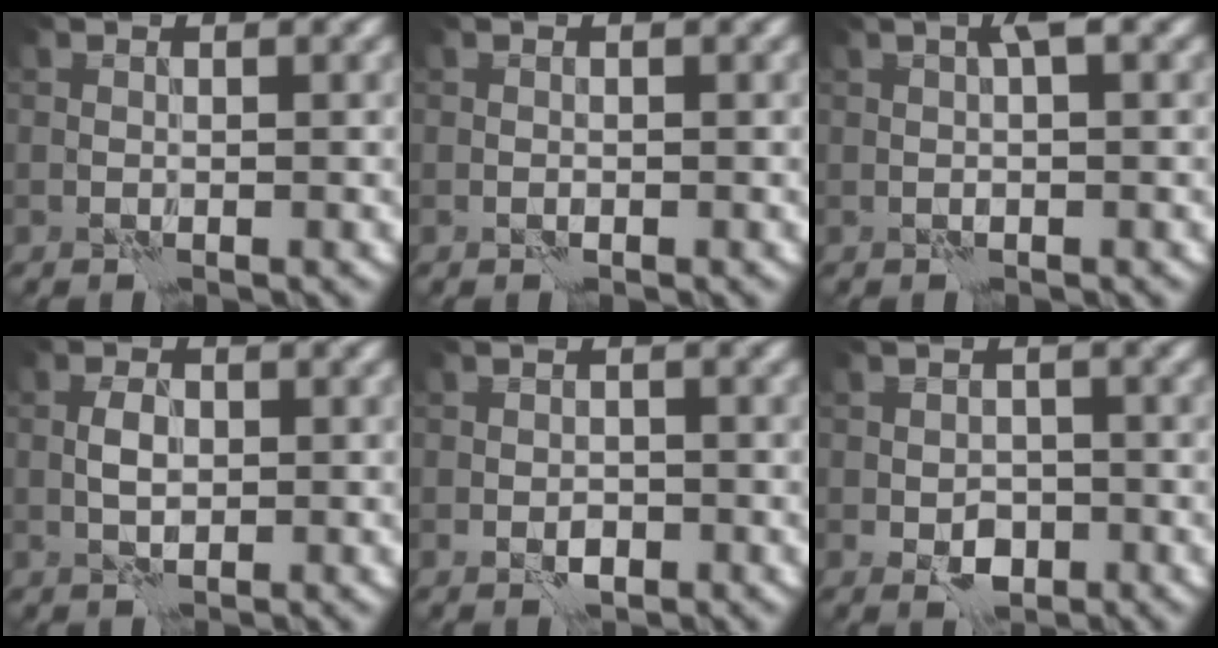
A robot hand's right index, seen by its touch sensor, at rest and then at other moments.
{"total": 0.0}
{"total": 1.6, "force": [0.5, 0.2, 1.5], "torque": [-0.026, 0.007, 0.008]}
{"total": 2.1, "force": [-0.1, 1.2, 1.8], "torque": [-0.032, 0.005, -0.004]}
{"total": 1.5, "force": [-0.7, 1.1, 0.9], "torque": [-0.015, -0.002, -0.012]}
{"total": 2.5, "force": [-0.9, 1.8, 1.5], "torque": [-0.022, -0.003, -0.016]}